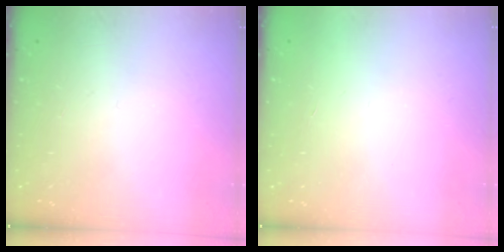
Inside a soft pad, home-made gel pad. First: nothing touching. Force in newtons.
{"total": 1.6, "press": 1.6, "slide": 0.1}